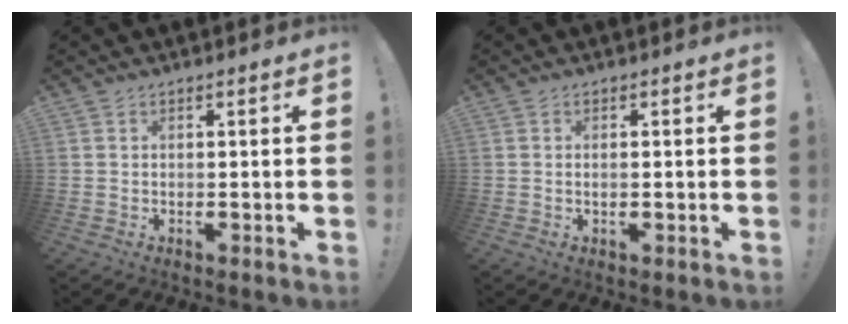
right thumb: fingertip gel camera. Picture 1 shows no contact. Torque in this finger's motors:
{"motor_torque": [-0.46, -0.16, -0.03, 0.02, 0.03]}